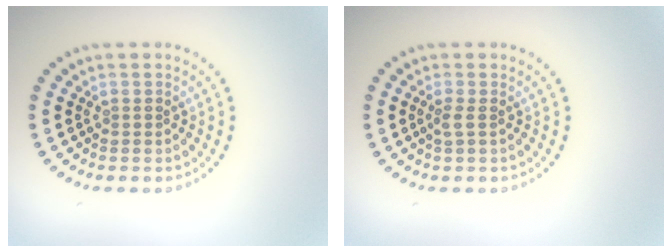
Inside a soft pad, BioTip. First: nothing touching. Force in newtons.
{"total": 0.9, "press": 0.7, "slide": 0.6}